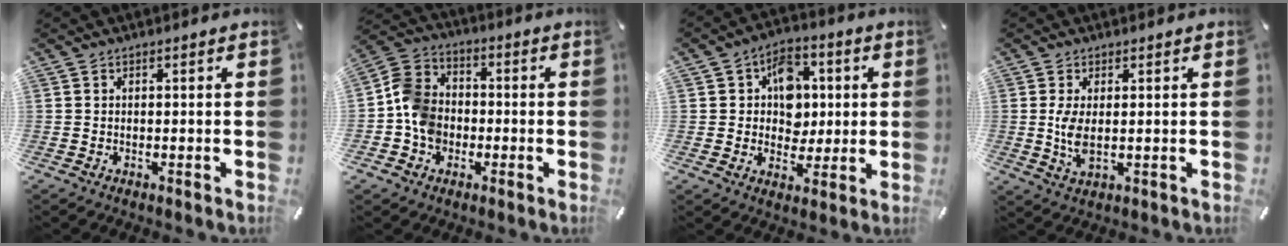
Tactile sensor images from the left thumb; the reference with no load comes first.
{"total": 9.9, "force": [-2.5, 8.6, 4.2], "torque": [-0.096, 0.028, -0.046]}
{"total": 10.5, "force": [1.5, 8.9, 5.2], "torque": [-0.073, 0.008, 0.029]}
{"total": 5.6, "force": [0.3, 2.3, 5.0], "torque": [-0.115, -0.009, -0.002]}